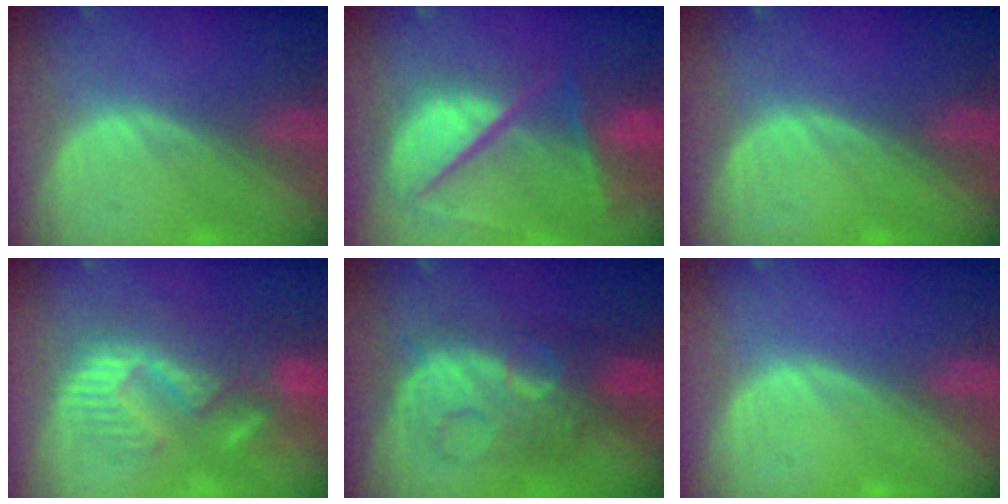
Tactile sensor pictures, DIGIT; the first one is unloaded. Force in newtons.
{"total": 11.4, "press": 9.4, "slide": 6.4}
{"total": 0.0}
{"total": 10.2, "press": 9.7, "slide": 3.1}
{"total": 9.1, "press": 9.0, "slide": 0.3}
{"total": 0.0}